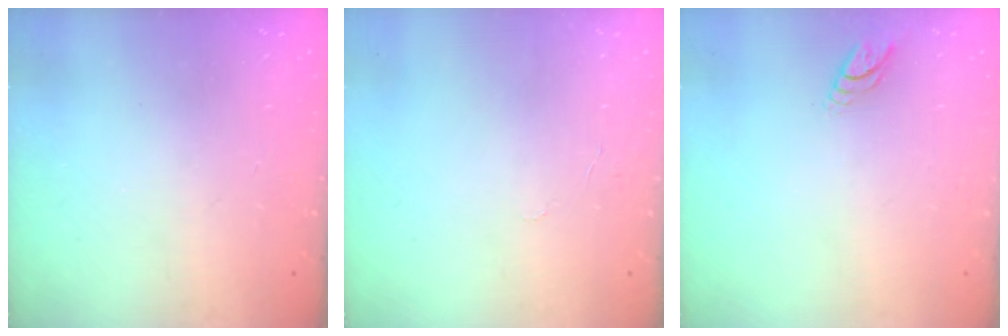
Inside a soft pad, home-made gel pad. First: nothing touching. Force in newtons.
{"total": 3.6, "press": 3.6, "slide": 0.3}
{"total": 3.6, "press": 3.6, "slide": 0.1}